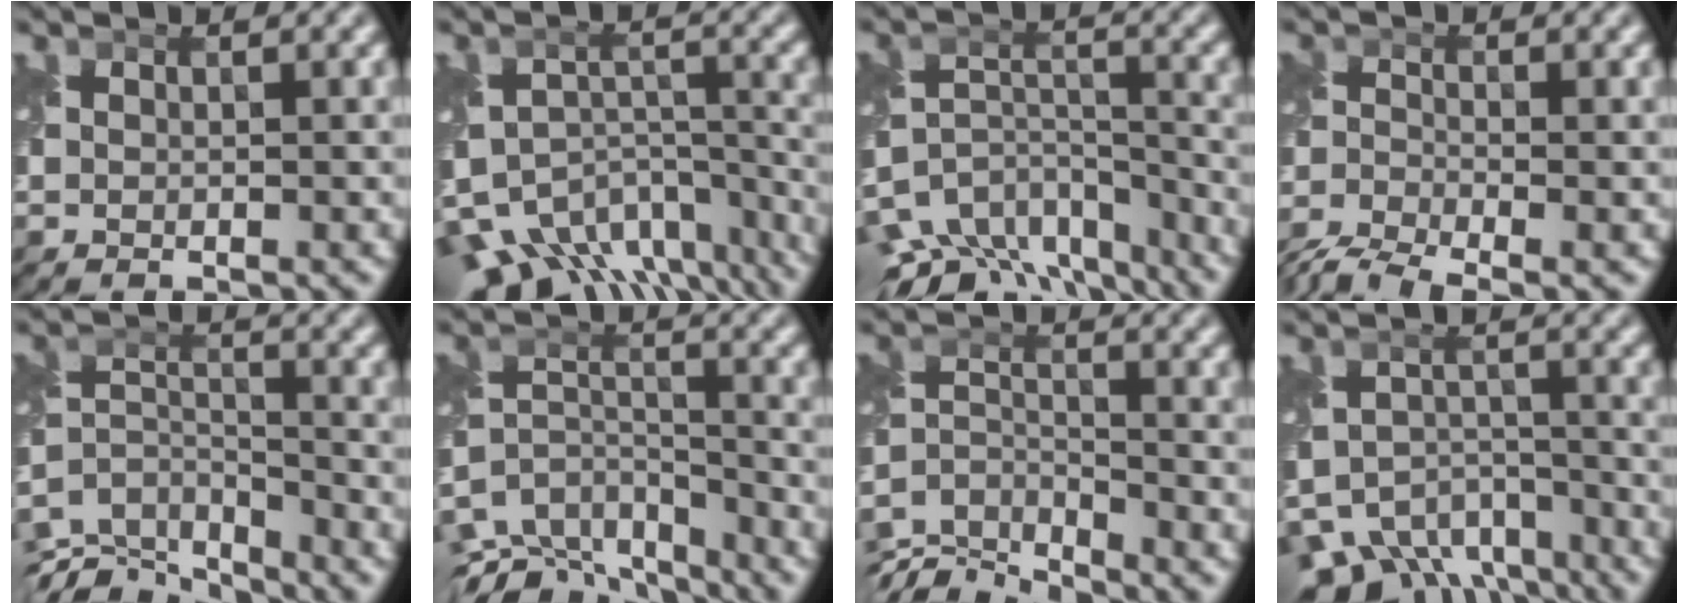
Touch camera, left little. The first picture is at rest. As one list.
[{"total": 12.5, "force": [-9.6, 6.5, 4.7], "torque": [-0.075, -0.009, -0.115]}, {"total": 10.7, "force": [-9.0, 4.7, 3.5], "torque": [-0.054, 0.002, -0.127]}, {"total": 7.2, "force": [-6.1, 2.2, 3.1], "torque": [-0.076, -0.034, -0.102]}, {"total": 7.2, "force": [-6.3, 2.4, 2.4], "torque": [-0.047, -0.010, -0.107]}, {"total": 7.3, "force": [-6.4, 3.0, 1.9], "torque": [-0.042, -0.010, -0.105]}, {"total": 6.7, "force": [-6.1, 1.6, 2.1], "torque": [-0.046, -0.013, -0.115]}, {"total": 10.7, "force": [-8.4, 5.6, 3.4], "torque": [-0.053, -0.014, -0.117]}]